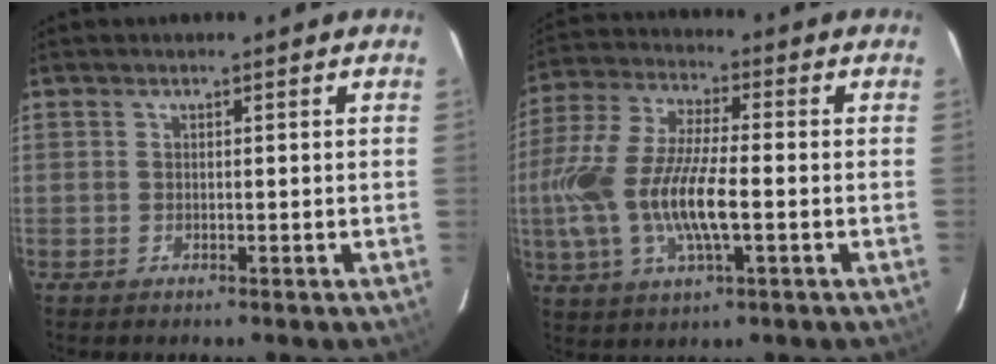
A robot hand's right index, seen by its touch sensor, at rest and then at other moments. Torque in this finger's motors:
{"motor_torque": [0.72, -0.13, 1.05, 0.21]}